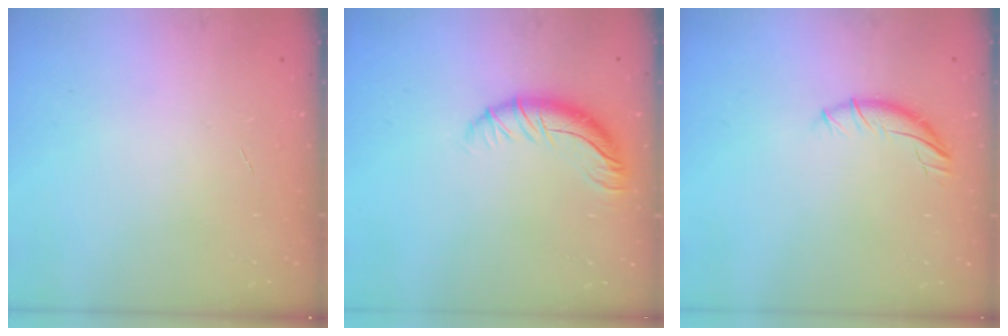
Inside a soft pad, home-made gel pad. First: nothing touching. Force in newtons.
{"total": 10.2, "press": 10.2, "slide": 0.7}
{"total": 6.6, "press": 6.6, "slide": 0.5}